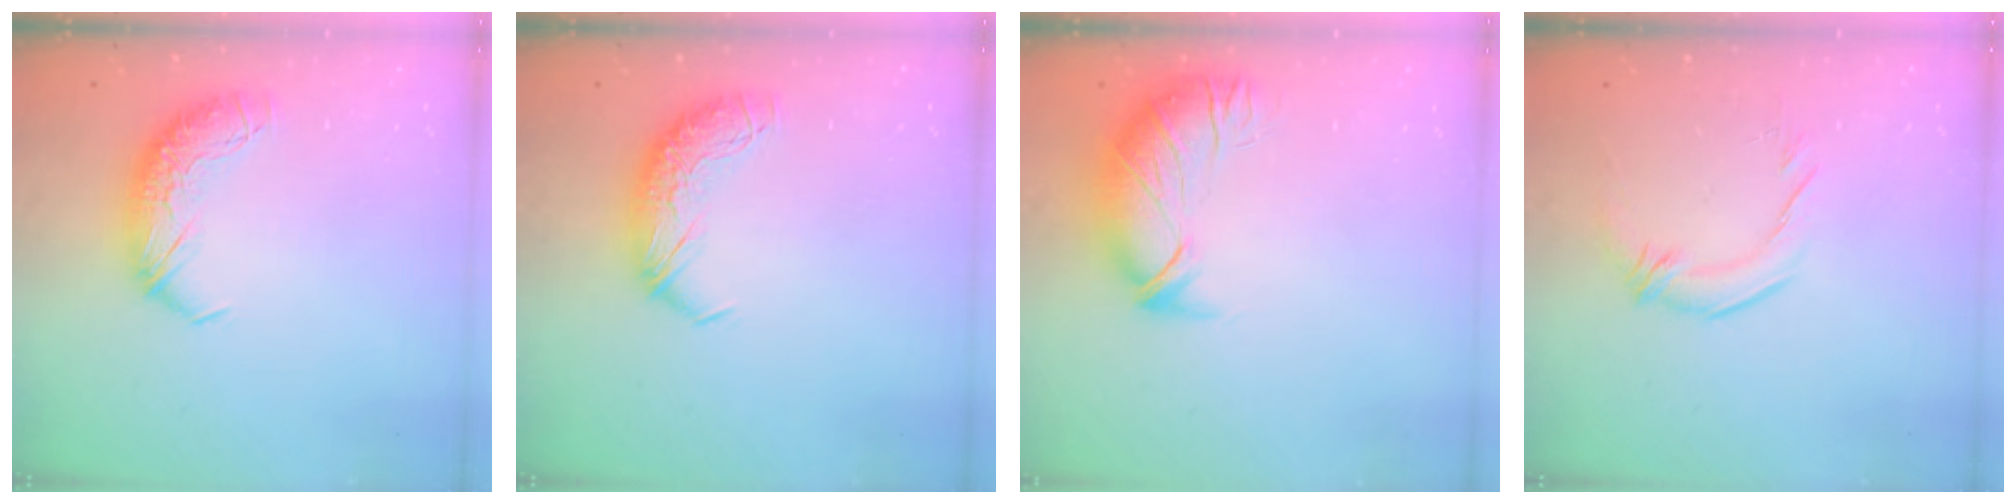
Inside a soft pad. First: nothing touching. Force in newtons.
{"total": 0.0}
{"total": 2.8, "press": 1.3, "slide": 2.5}
{"total": 1.8, "press": 0.7, "slide": 1.7}